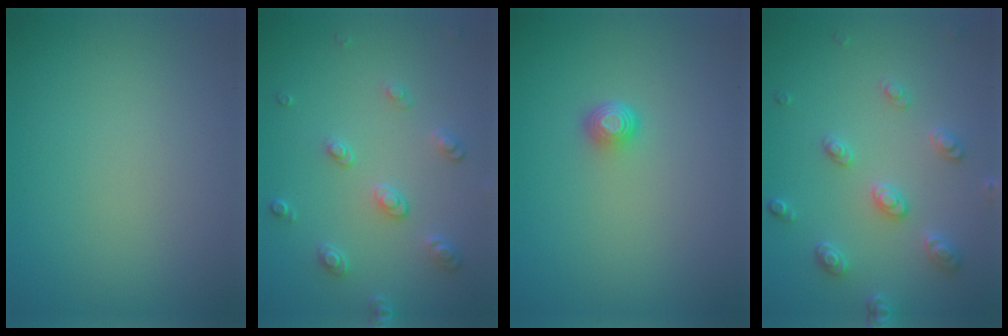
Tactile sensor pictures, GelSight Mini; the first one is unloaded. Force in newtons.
{"total": 2.6, "press": 2.5, "slide": 0.7}
{"total": 1.4, "press": 1.1, "slide": 1.0}
{"total": 3.2, "press": 3.0, "slide": 0.9}